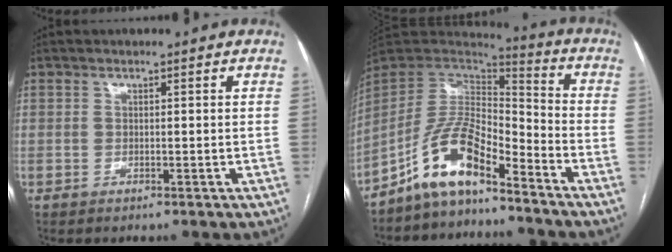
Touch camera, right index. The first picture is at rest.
{"total": 10.9, "force": [-7.8, 3.2, 7.0], "torque": [-0.143, 0.027, -0.145]}